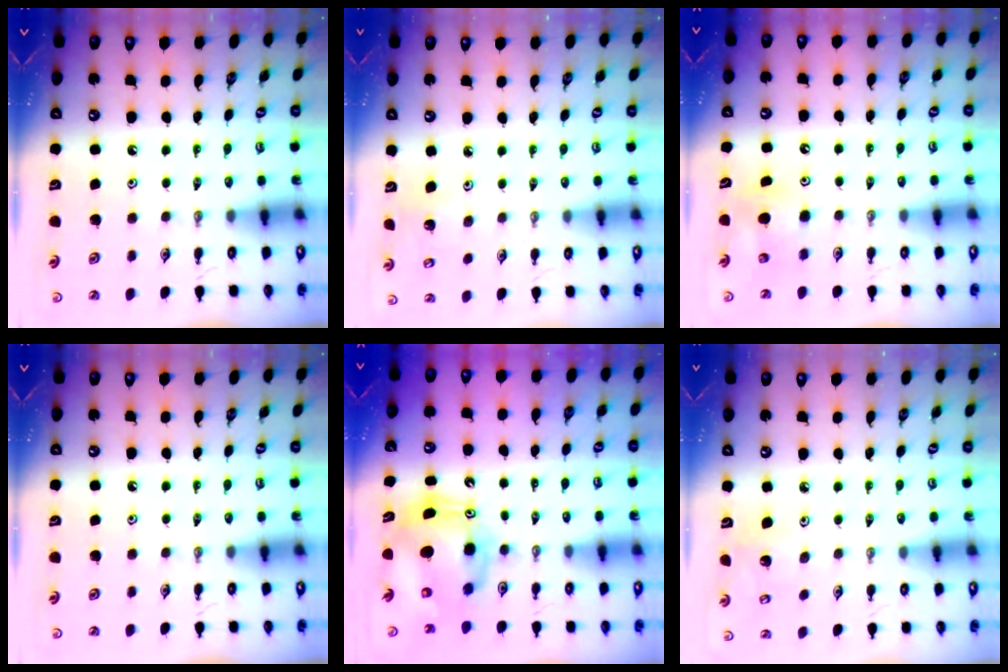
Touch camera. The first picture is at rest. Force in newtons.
{"total": 2.7, "press": 2.6, "slide": 1.0}
{"total": 5.5, "press": 5.4, "slide": 0.9}
{"total": 0.0}
{"total": 11.5, "press": 11.2, "slide": 2.5}
{"total": 6.4, "press": 6.1, "slide": 1.8}